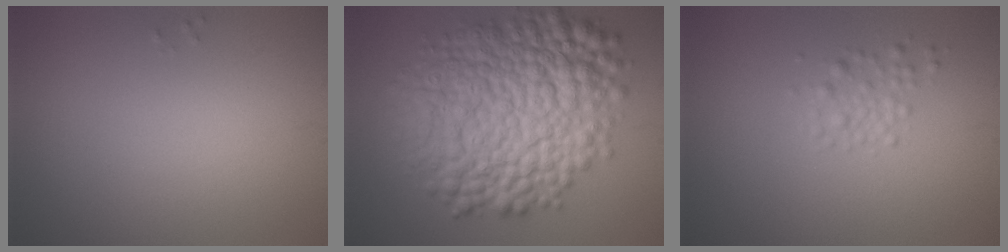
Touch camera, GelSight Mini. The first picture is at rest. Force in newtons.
{"total": 13.2, "press": 13.2, "slide": 0.2}
{"total": 1.6, "press": 1.6, "slide": 0.0}